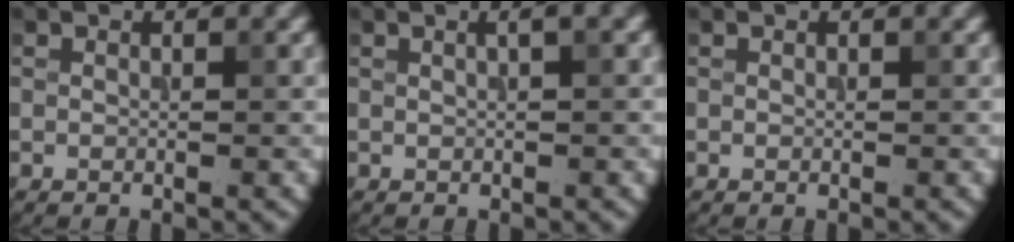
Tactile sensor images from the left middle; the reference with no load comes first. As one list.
[{"total": 1.9, "force": [0.7, 0.6, 1.7], "torque": [-0.020, 0.006, 0.002]}, {"total": 0.0}]